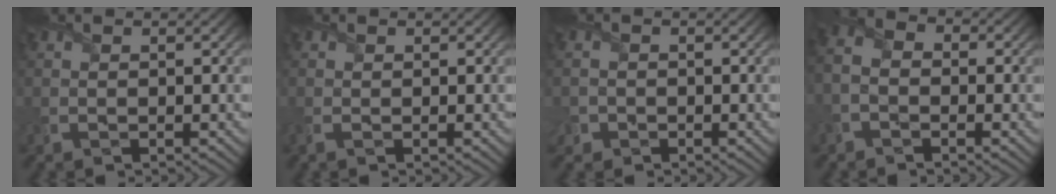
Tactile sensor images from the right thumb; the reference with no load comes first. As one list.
[{"total": 0.8, "force": [-0.1, 0.5, 0.7], "torque": [-0.019, -0.001, -0.004]}, {"total": 1.8, "force": [-1.0, 1.4, 0.0], "torque": [-0.002, 0.000, -0.020]}, {"total": 3.9, "force": [-1.4, 2.8, 2.4], "torque": [-0.057, 0.007, -0.032]}]